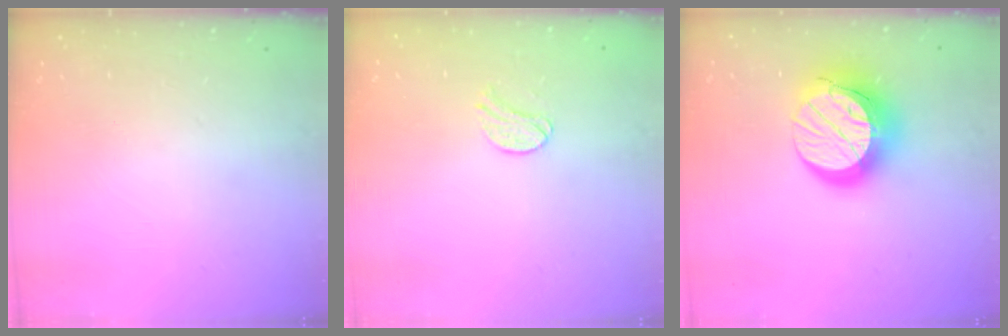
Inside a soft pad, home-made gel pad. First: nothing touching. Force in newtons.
{"total": 7.7, "press": 7.7, "slide": 0.4}
{"total": 17.0, "press": 17.0, "slide": 1.6}